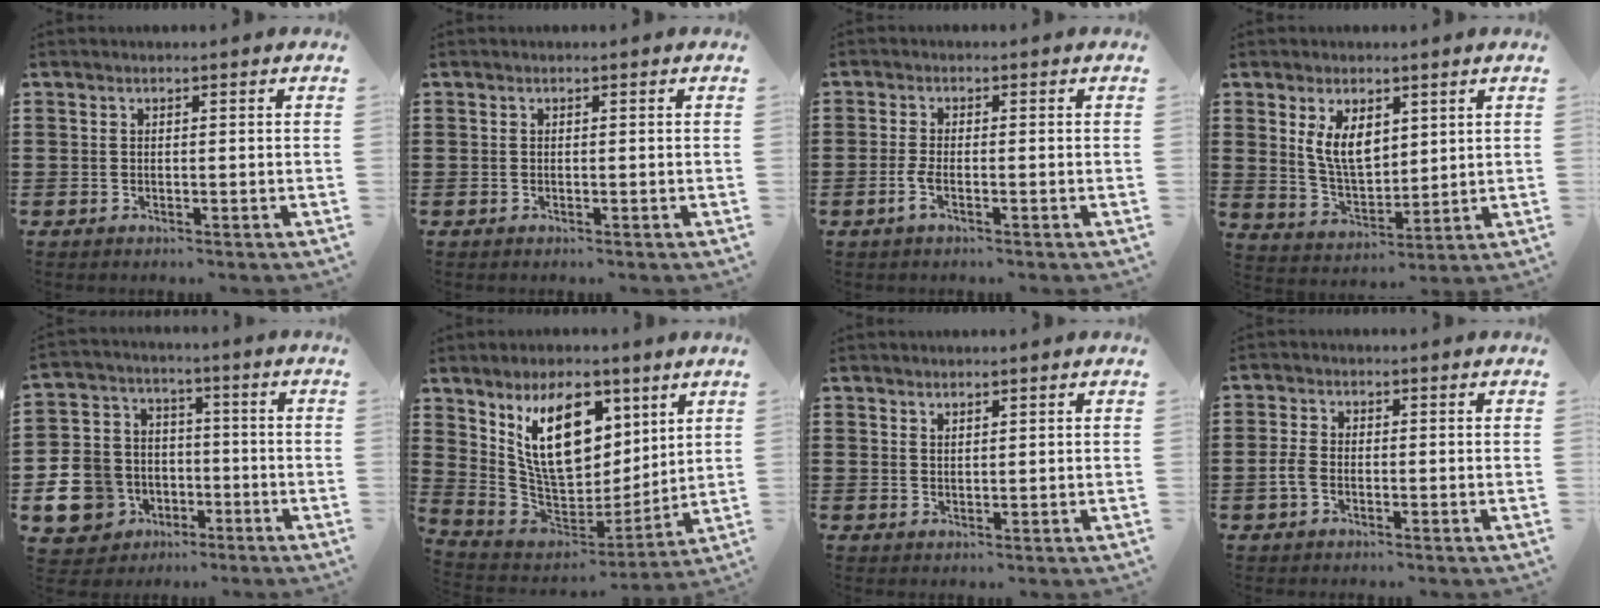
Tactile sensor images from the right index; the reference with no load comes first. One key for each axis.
{"total": 0.0}
{"total": 2.4, "fx": -1.1, "fy": 0.5, "fz": 2.1, "tx": -0.050, "ty": -0.007, "tz": -0.024}
{"total": 6.9, "fx": 3.0, "fy": 3.6, "fz": 5.0, "tx": -0.108, "ty": -0.002, "tz": 0.055}
{"total": 10.8, "fx": -4.5, "fy": 9.2, "fz": 3.4, "tx": -0.125, "ty": 0.027, "tz": -0.083}
{"total": 14.5, "fx": 6.6, "fy": 7.9, "fz": 10.2, "tx": -0.195, "ty": -0.013, "tz": 0.123}
{"total": 1.4, "fx": 1.4, "fy": 0.0, "fz": 0.1, "tx": -0.002, "ty": -0.002, "tz": 0.027}
{"total": 2.9, "fx": -1.0, "fy": 1.7, "fz": 2.1, "tx": -0.062, "ty": -0.010, "tz": -0.022}